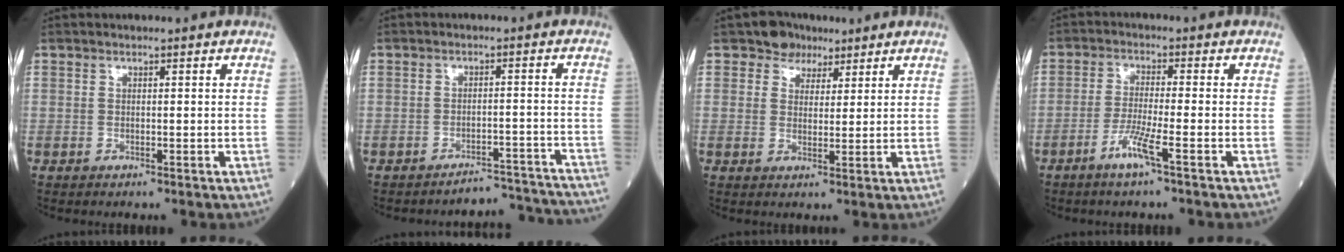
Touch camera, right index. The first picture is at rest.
{"total": 10.1, "force": [-10.1, 0.1, -0.3], "torque": [0.026, 0.023, -0.119]}
{"total": 4.0, "force": [2.8, 2.9, 0.4], "torque": [-0.003, 0.006, 0.042]}
{"total": 5.7, "force": [-4.1, 0.2, 4.0], "torque": [-0.084, -0.002, -0.083]}